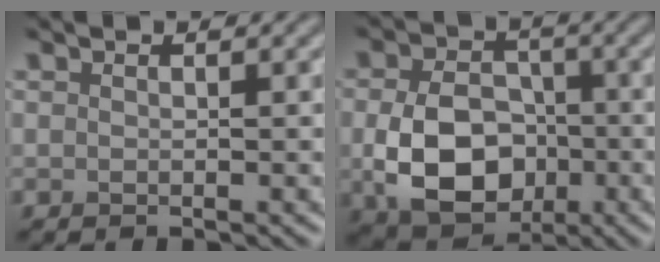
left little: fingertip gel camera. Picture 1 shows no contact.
{"total": 8.8, "force": [-1.8, 6.5, 5.7], "torque": [-0.116, -0.015, -0.033]}